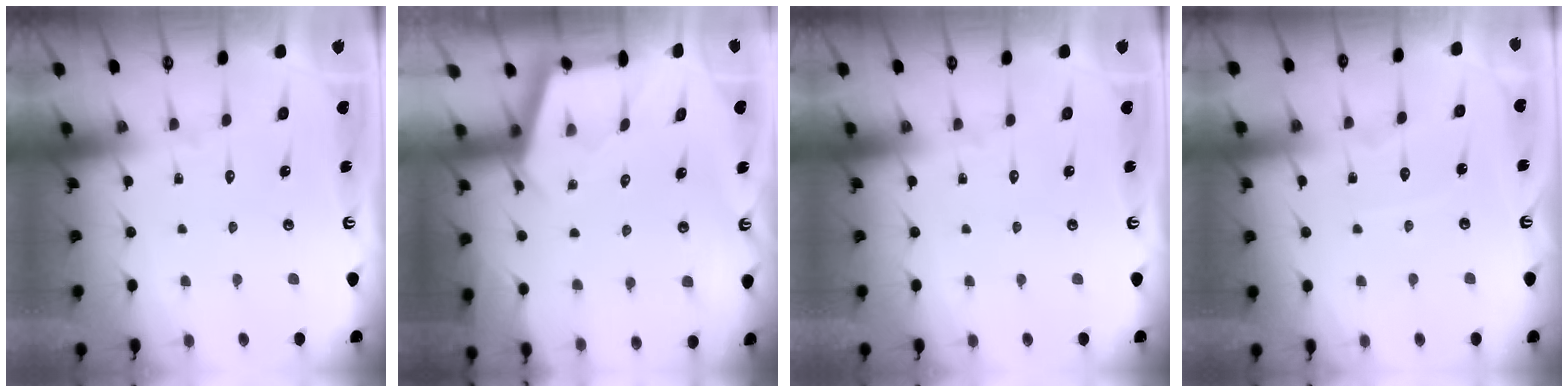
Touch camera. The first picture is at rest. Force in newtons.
{"total": 2.7, "press": 2.7, "slide": 0.3}
{"total": 0.0}
{"total": 3.9, "press": 3.8, "slide": 0.5}